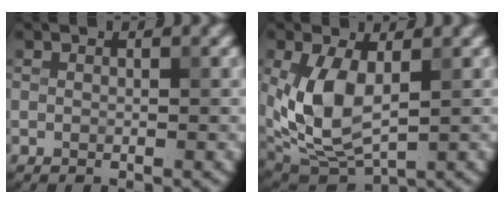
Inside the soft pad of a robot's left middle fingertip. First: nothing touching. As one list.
[{"total": 6.8, "force": [0.6, 3.7, 5.7], "torque": [-0.136, -0.007, 0.015]}]